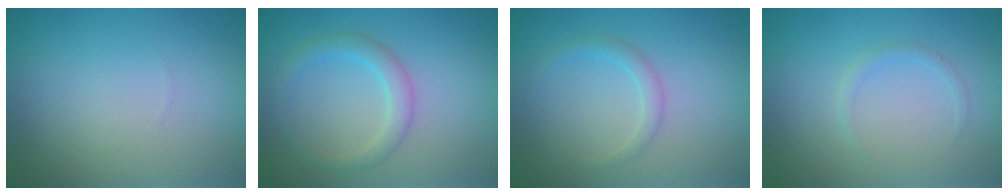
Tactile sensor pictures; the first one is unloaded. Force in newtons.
{"total": 2.4, "press": 2.4, "slide": 0.1}
{"total": 1.4, "press": 1.4, "slide": 0.0}
{"total": 0.8, "press": 0.8, "slide": 0.0}